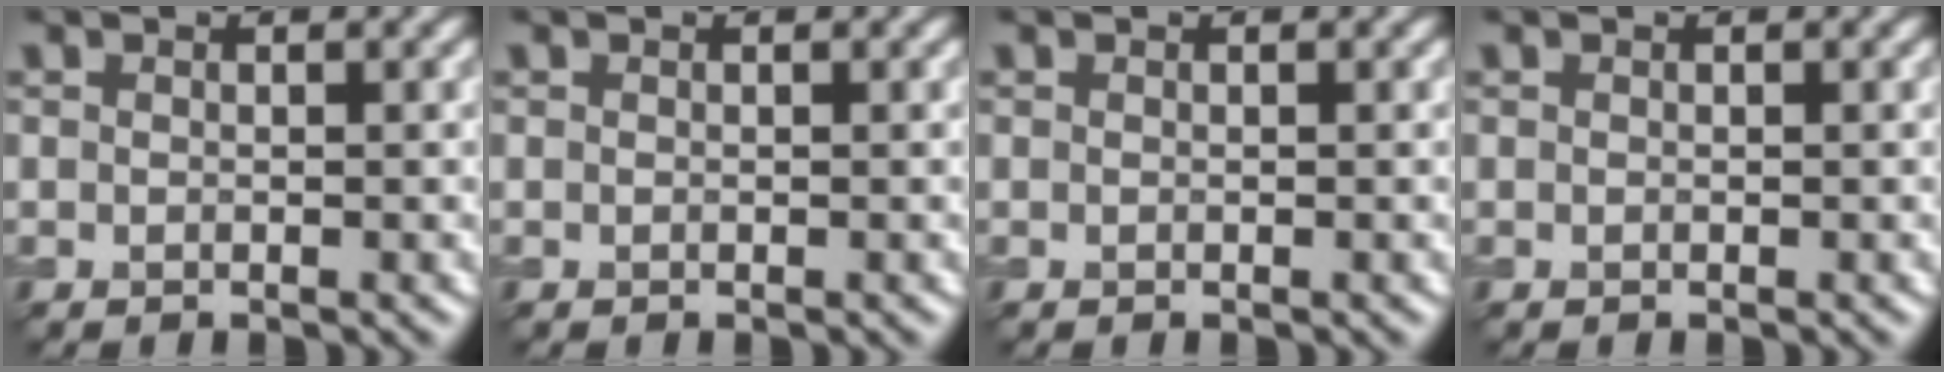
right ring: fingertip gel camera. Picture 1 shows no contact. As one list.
[{"total": 0.0}, {"total": 0.0}, {"total": 0.0}]